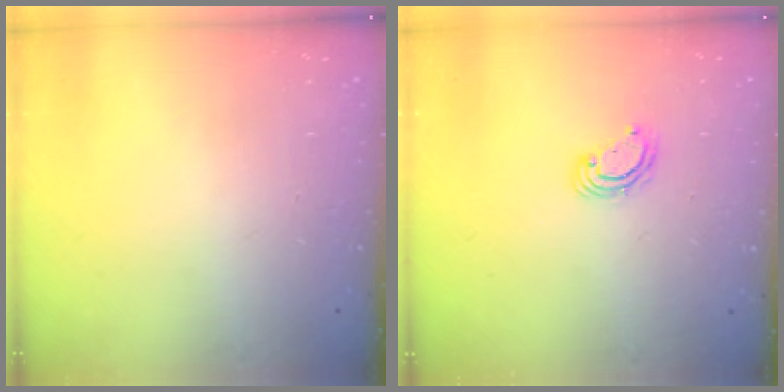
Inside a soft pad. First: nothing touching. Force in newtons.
{"total": 3.9, "press": 3.9, "slide": 0.1}